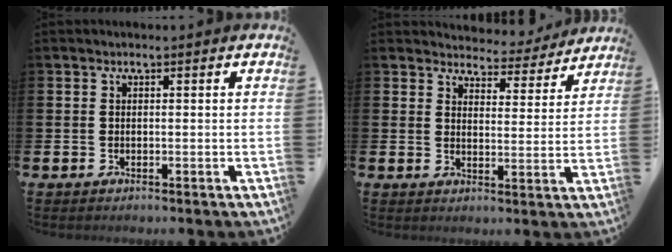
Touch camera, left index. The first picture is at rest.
{"total": 4.6, "force": [4.4, 1.2, 0.0], "torque": [-0.010, -0.038, 0.075]}